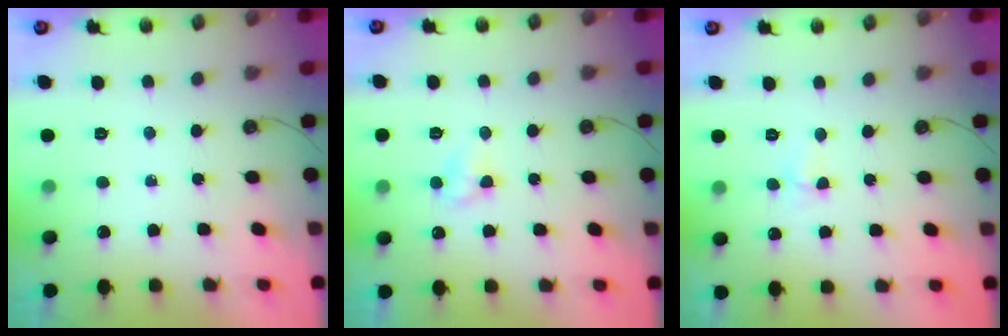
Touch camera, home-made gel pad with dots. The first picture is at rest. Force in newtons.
{"total": 3.9, "press": 3.8, "slide": 0.4}
{"total": 2.9, "press": 2.8, "slide": 0.7}